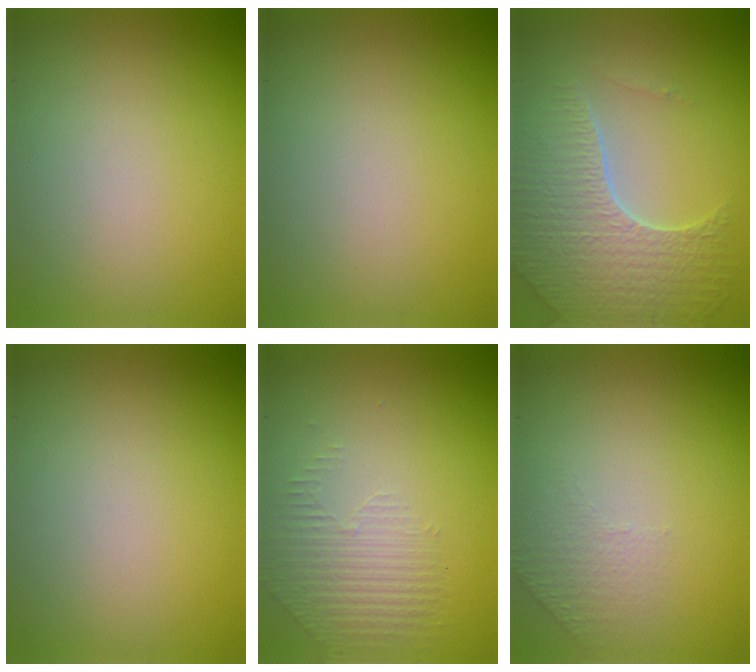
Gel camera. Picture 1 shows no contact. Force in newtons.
{"total": 0.0}
{"total": 6.4, "press": 5.0, "slide": 4.0}
{"total": 0.0}
{"total": 1.5, "press": 0.9, "slide": 1.2}
{"total": 1.2, "press": 0.7, "slide": 0.9}